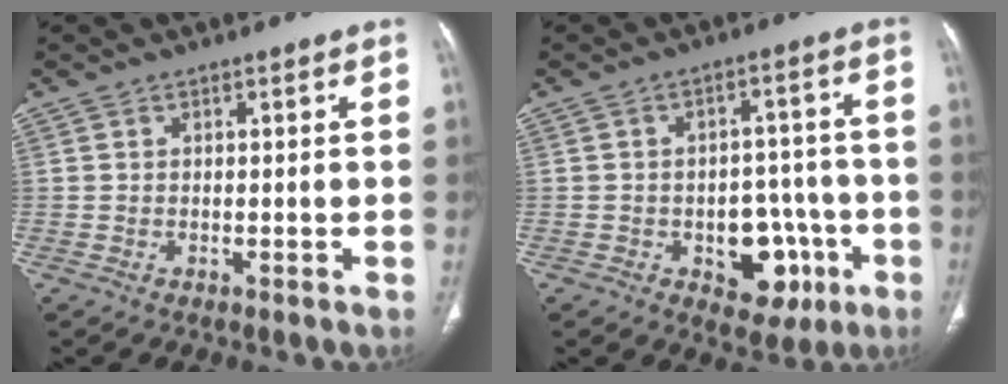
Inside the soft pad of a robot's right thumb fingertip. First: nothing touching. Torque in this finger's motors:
{"motor_torque": [2.50, 1.01, 0.70, -0.64, 0.02]}